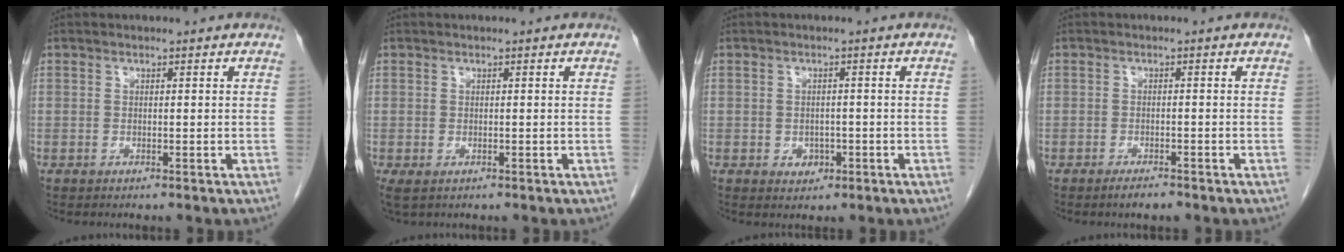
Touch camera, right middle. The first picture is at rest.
{"total": 1.9, "force": [-0.7, 1.2, 1.3], "torque": [-0.032, -0.008, -0.002]}
{"total": 2.2, "force": [-0.8, 1.7, 1.1], "torque": [-0.012, 0.004, -0.004]}
{"total": 2.0, "force": [-1.6, 0.4, 1.1], "torque": [-0.021, -0.002, -0.024]}